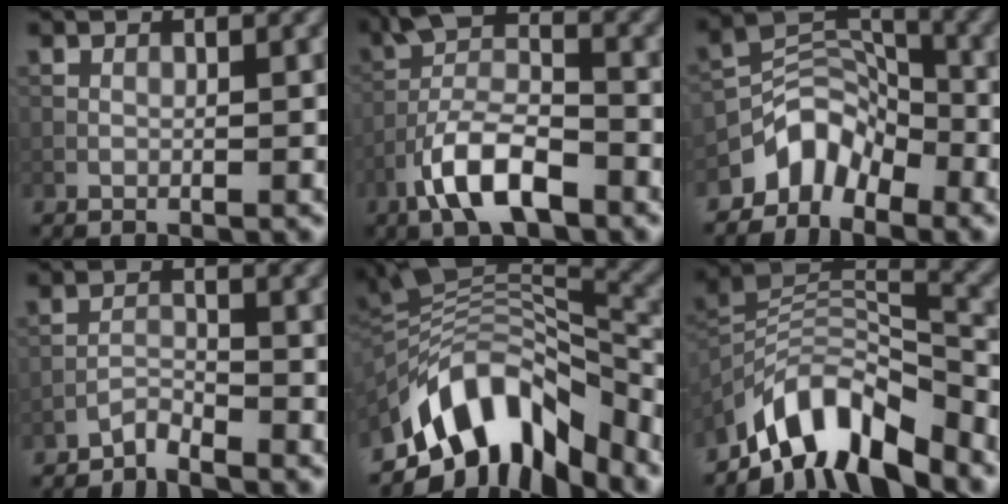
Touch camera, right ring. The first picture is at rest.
{"total": 8.1, "force": [-4.3, 3.2, 6.1], "torque": [-0.116, 0.011, -0.089]}
{"total": 4.6, "force": [-3.5, 2.6, 1.5], "torque": [-0.013, 0.010, -0.073]}
{"total": 1.7, "force": [-1.7, 0.1, 0.2], "torque": [-0.003, 0.008, -0.036]}
{"total": 11.3, "force": [-7.2, 5.1, 7.1], "torque": [-0.120, 0.015, -0.134]}
{"total": 9.1, "force": [-7.0, 3.1, 4.9], "torque": [-0.072, 0.001, -0.136]}